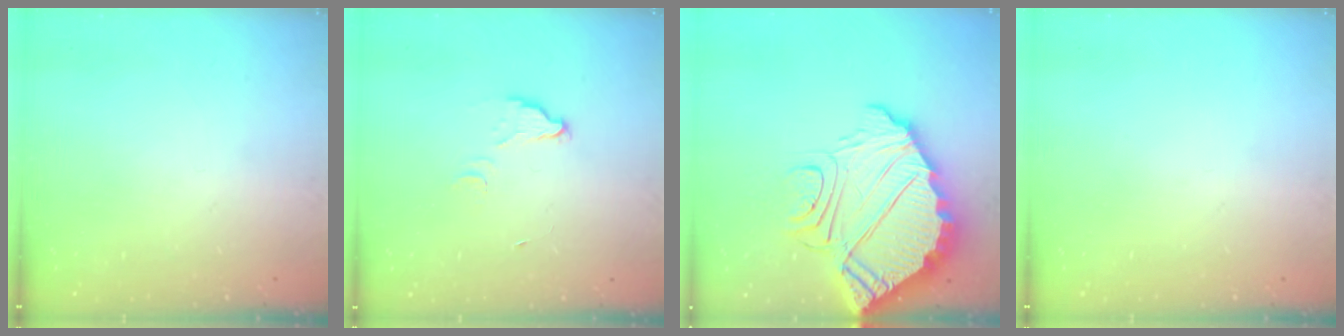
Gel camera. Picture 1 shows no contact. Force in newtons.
{"total": 3.7, "press": 3.7, "slide": 0.3}
{"total": 16.6, "press": 16.5, "slide": 1.5}
{"total": 0.0}